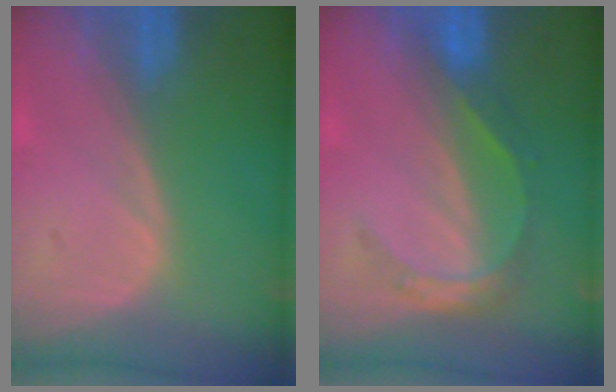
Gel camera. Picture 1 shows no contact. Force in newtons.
{"total": 5.5, "press": 4.7, "slide": 2.7}